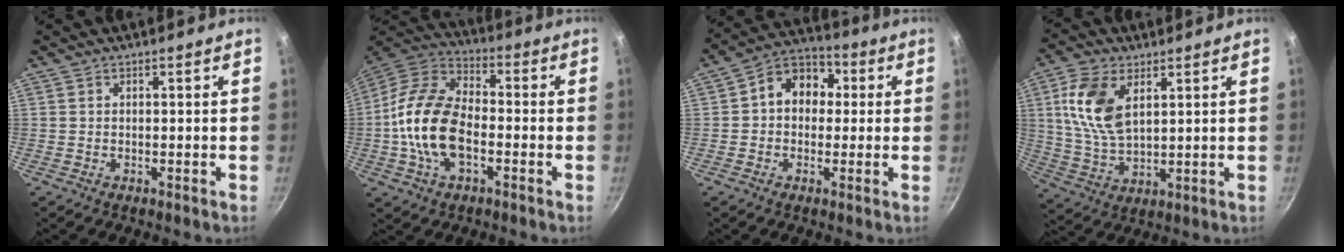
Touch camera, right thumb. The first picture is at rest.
{"total": 17.0, "force": [-3.1, 10.0, 13.4], "torque": [-0.234, 0.037, -0.074]}
{"total": 9.8, "force": [1.0, 7.9, 5.7], "torque": [-0.045, 0.024, -0.007]}
{"total": 12.1, "force": [4.0, 6.7, 9.3], "torque": [-0.180, -0.015, 0.083]}